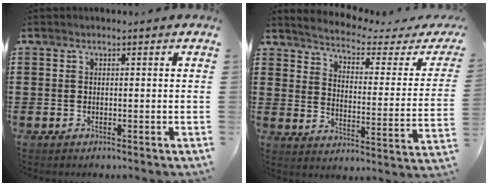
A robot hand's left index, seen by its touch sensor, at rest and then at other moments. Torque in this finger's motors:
{"motor_torque": [2.14, 0.00, 0.21, 0.01]}